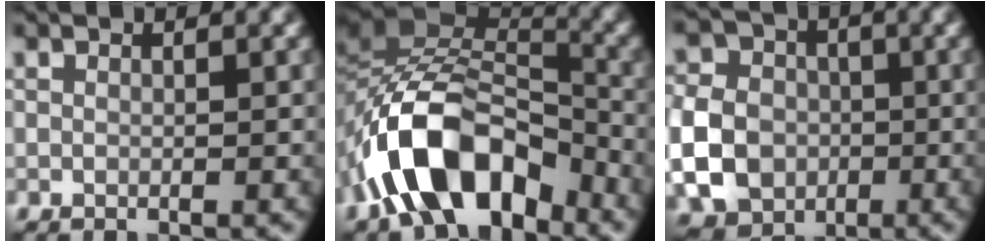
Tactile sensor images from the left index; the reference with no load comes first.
{"total": 11.5, "force": [-6.1, 6.3, 7.5], "torque": [-0.126, 0.015, -0.121]}
{"total": 8.2, "force": [-1.8, 6.8, 4.3], "torque": [-0.092, -0.005, -0.042]}